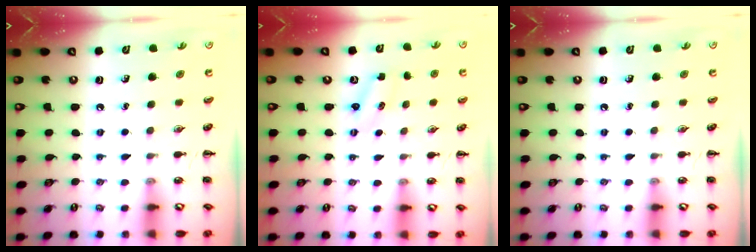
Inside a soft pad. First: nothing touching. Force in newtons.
{"total": 1.6, "press": 1.5, "slide": 0.4}
{"total": 0.0}